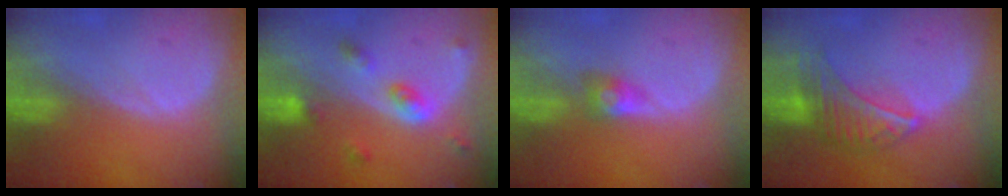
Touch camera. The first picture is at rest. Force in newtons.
{"total": 5.3, "press": 4.7, "slide": 2.5}
{"total": 2.9, "press": 2.4, "slide": 1.5}
{"total": 6.9, "press": 6.7, "slide": 1.6}